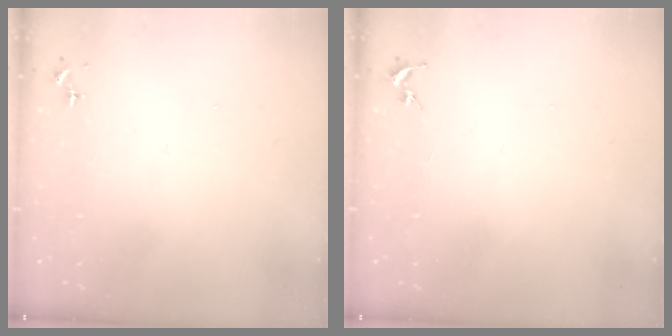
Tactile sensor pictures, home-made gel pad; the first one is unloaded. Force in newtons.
{"total": 0.0}